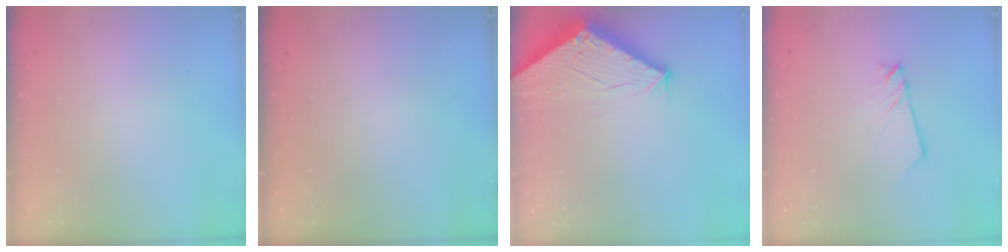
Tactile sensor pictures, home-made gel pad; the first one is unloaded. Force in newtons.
{"total": 0.0}
{"total": 2.7, "press": 2.7, "slide": 0.1}
{"total": 2.4, "press": 2.4, "slide": 0.2}